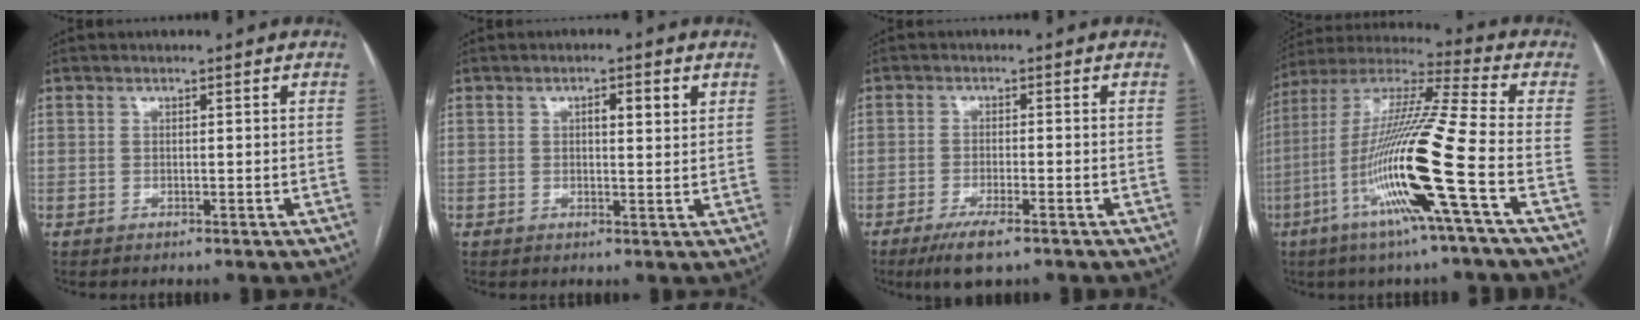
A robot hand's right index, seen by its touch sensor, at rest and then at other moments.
{"total": 3.3, "force": [1.4, 0.8, 2.9], "torque": [-0.045, 0.001, 0.019]}
{"total": 5.3, "force": [-3.5, 0.7, 4.0], "torque": [-0.077, -0.013, -0.059]}
{"total": 19.3, "force": [-6.6, -1.3, 18.1], "torque": [-0.373, -0.020, -0.135]}